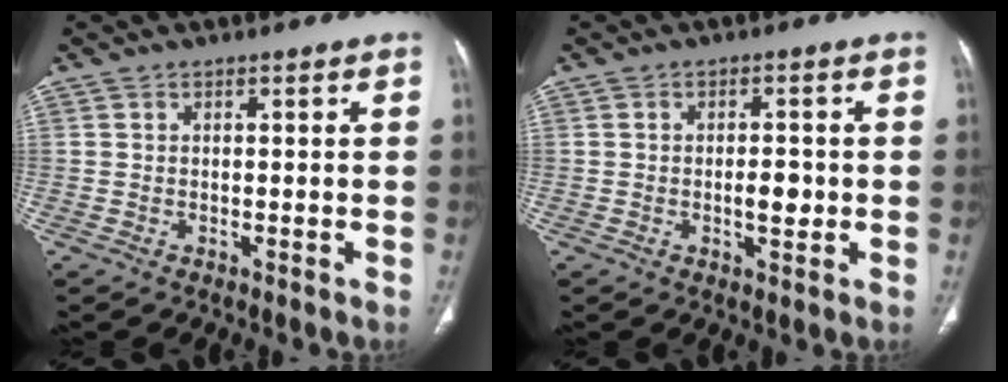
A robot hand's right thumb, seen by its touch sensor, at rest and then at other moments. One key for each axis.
{"total": 3.7, "fx": -0.5, "fy": 1.8, "fz": 3.2, "tx": -0.044, "ty": 0.001, "tz": -0.007}